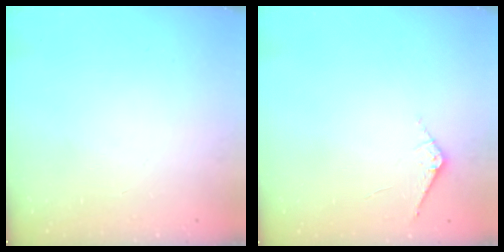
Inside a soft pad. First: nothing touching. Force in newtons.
{"total": 6.1, "press": 6.1, "slide": 0.5}